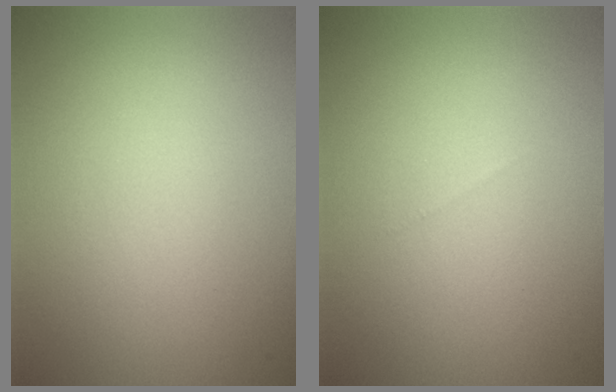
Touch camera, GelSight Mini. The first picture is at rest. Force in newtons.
{"total": 0.0}